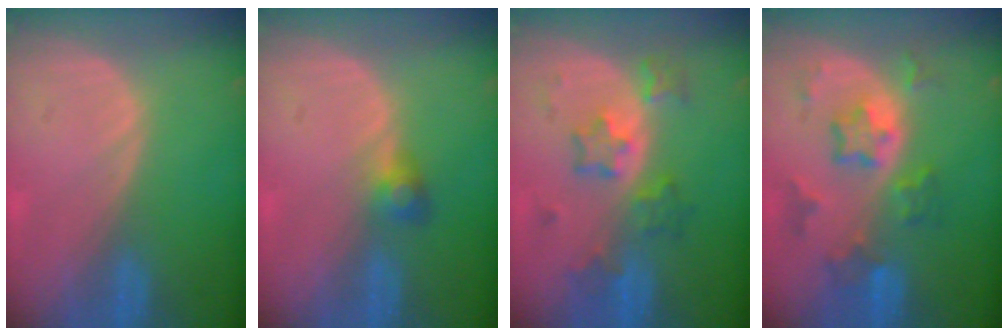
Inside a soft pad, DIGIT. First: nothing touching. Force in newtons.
{"total": 2.5, "press": 2.5, "slide": 0.5}
{"total": 6.1, "press": 5.9, "slide": 1.6}
{"total": 7.2, "press": 6.5, "slide": 3.1}